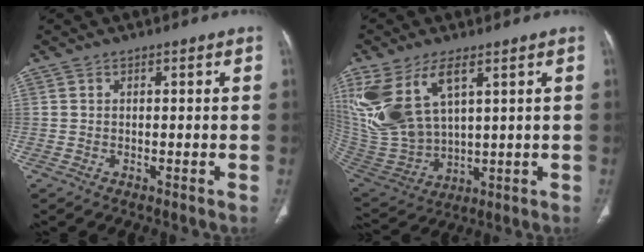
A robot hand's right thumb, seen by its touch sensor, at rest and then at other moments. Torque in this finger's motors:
{"motor_torque": [0.80, 2.02, 1.35, 1.42, 0.21]}